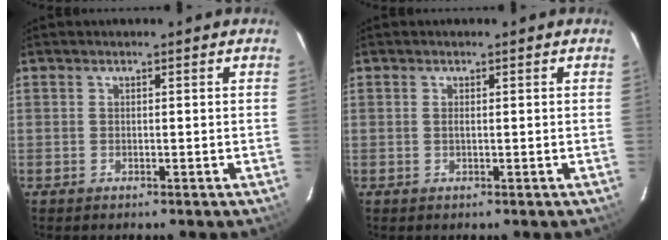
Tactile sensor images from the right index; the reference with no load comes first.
{"total": 0.6, "force": [0.2, 0.2, 0.5], "torque": [-0.011, 0.001, 0.005]}